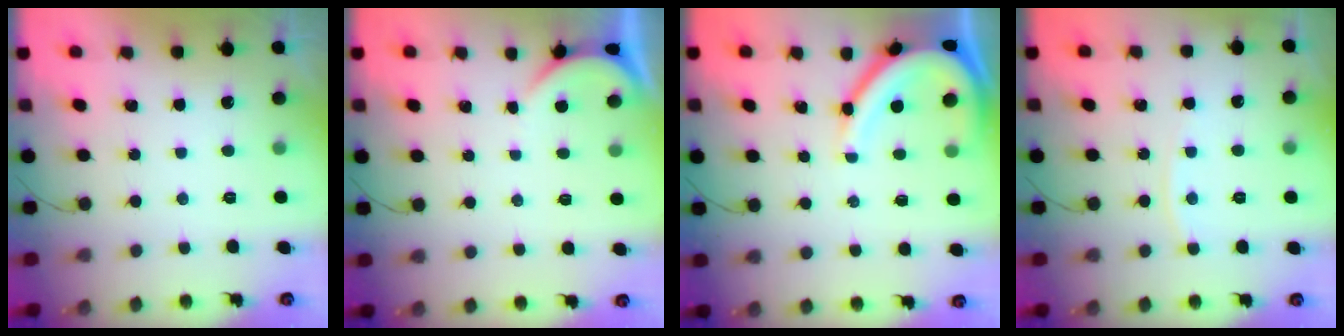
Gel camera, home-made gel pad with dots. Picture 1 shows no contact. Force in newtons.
{"total": 1.6, "press": 1.6, "slide": 0.2}
{"total": 11.1, "press": 11.0, "slide": 1.0}
{"total": 4.1, "press": 4.1, "slide": 0.5}